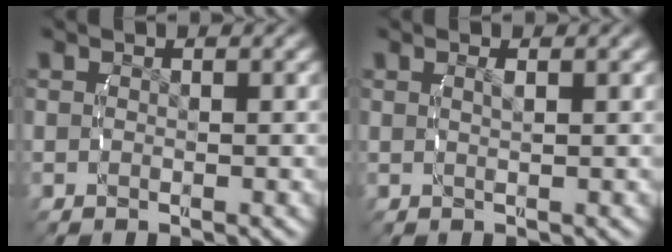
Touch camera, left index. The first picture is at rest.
{"total": 1.0, "force": [0.5, -0.5, 0.7], "torque": [-0.016, 0.000, 0.012]}